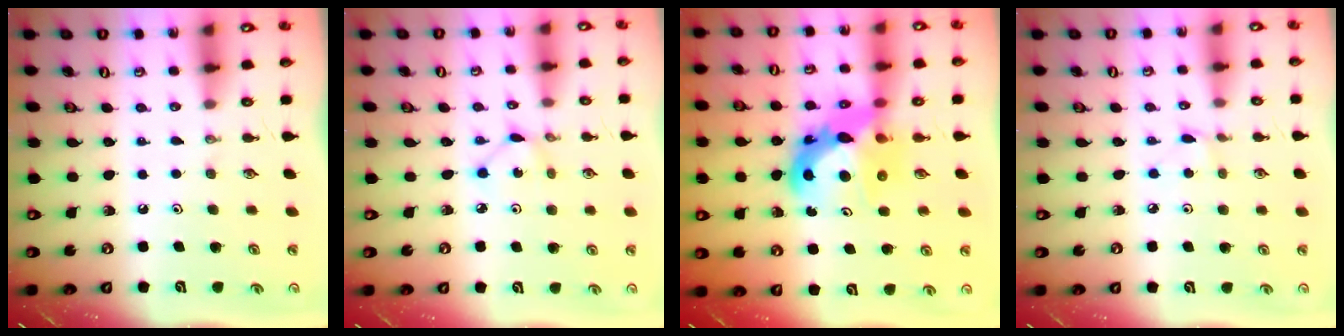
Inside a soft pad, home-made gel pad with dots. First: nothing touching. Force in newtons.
{"total": 1.5, "press": 1.5, "slide": 0.1}
{"total": 12.3, "press": 12.2, "slide": 1.1}
{"total": 2.2, "press": 2.2, "slide": 0.3}